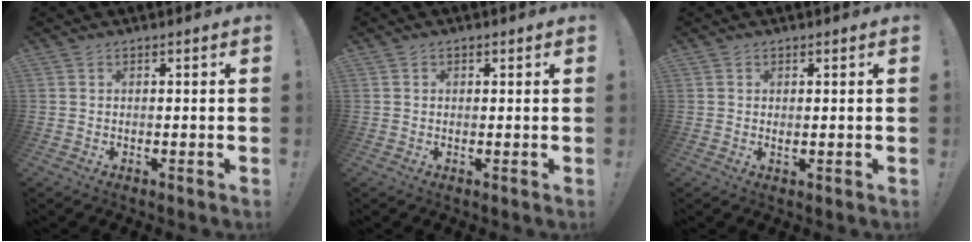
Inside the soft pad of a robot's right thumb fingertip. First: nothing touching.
{"total": 0.8, "force": [0.5, 0.6, 0.2], "torque": [0.003, -0.001, 0.008]}
{"total": 0.9, "force": [0.7, 0.3, 0.5], "torque": [0.006, -0.006, 0.010]}